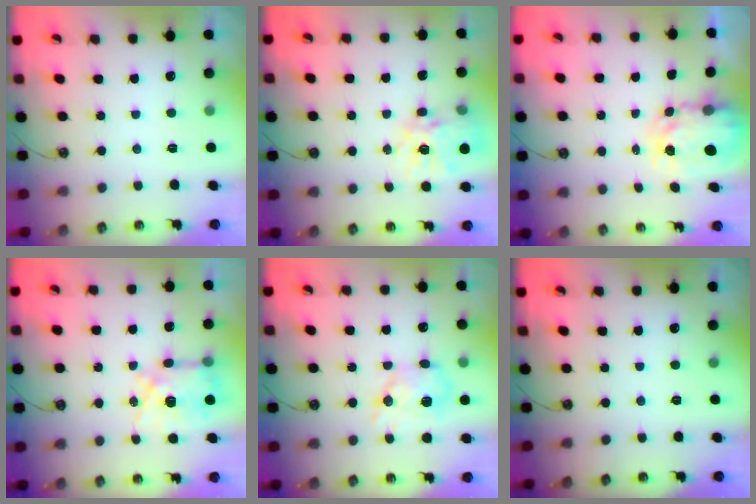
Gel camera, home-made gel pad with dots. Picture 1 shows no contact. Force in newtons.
{"total": 14.5, "press": 14.4, "slide": 1.2}
{"total": 6.3, "press": 6.3, "slide": 0.6}
{"total": 8.3, "press": 8.3, "slide": 0.5}
{"total": 10.9, "press": 10.9, "slide": 0.3}
{"total": 0.0}